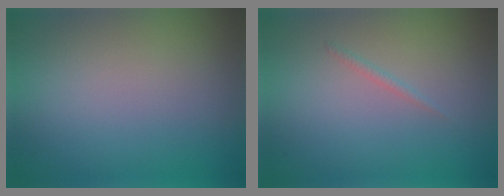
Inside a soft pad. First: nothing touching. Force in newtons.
{"total": 0.6, "press": 0.6, "slide": 0.1}